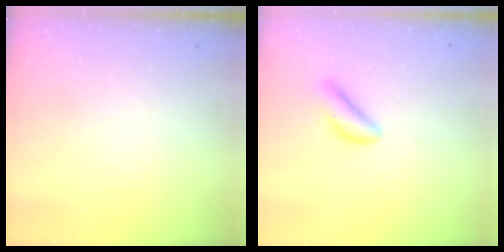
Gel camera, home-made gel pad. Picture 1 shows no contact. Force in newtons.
{"total": 3.8, "press": 3.8, "slide": 0.2}